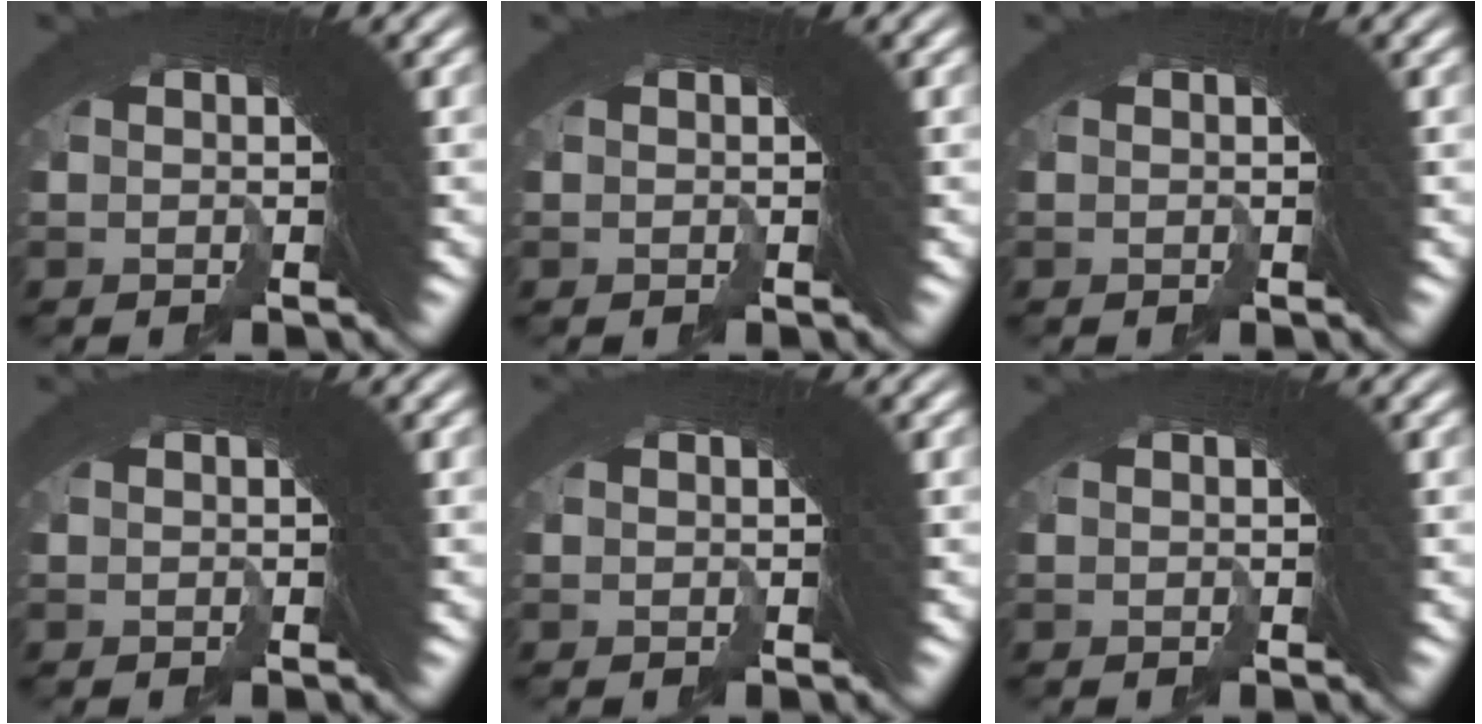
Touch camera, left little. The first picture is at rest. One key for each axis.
{"total": 0.0}
{"total": 0.0}
{"total": 0.0}
{"total": 0.0}
{"total": 0.0}